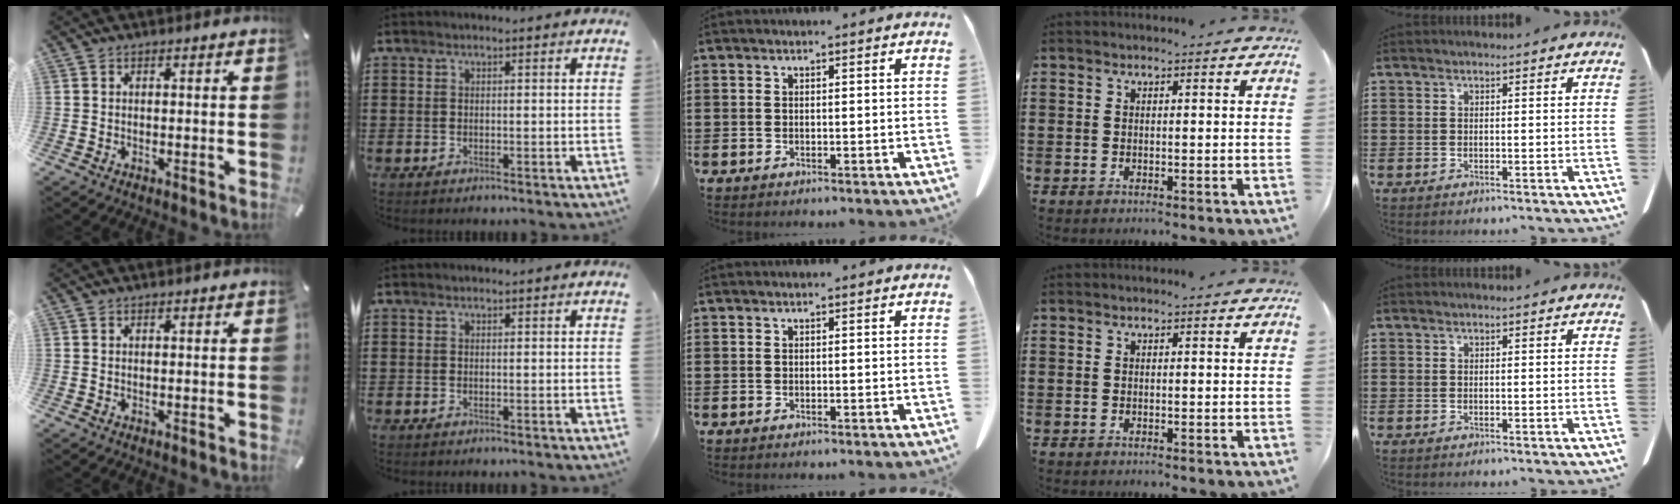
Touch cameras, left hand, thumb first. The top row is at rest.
{}